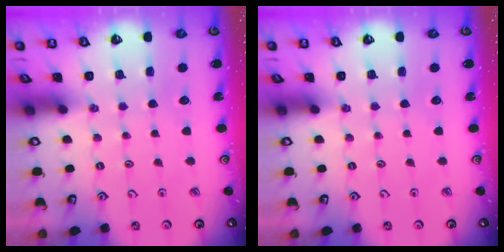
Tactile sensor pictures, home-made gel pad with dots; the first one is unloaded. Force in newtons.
{"total": 0.0}